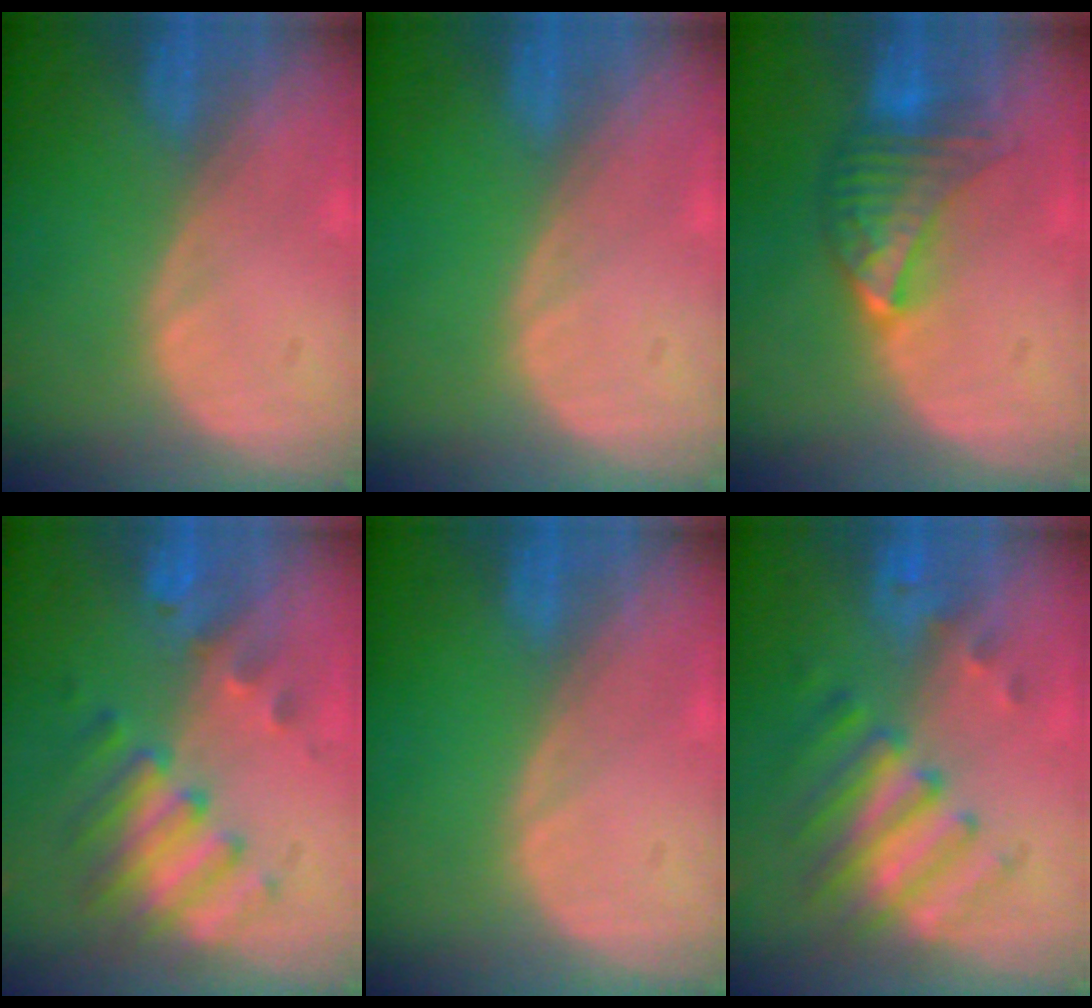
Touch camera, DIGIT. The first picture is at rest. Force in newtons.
{"total": 0.0}
{"total": 6.8, "press": 6.4, "slide": 2.3}
{"total": 7.6, "press": 7.0, "slide": 3.0}
{"total": 0.0}
{"total": 7.9, "press": 6.9, "slide": 3.9}